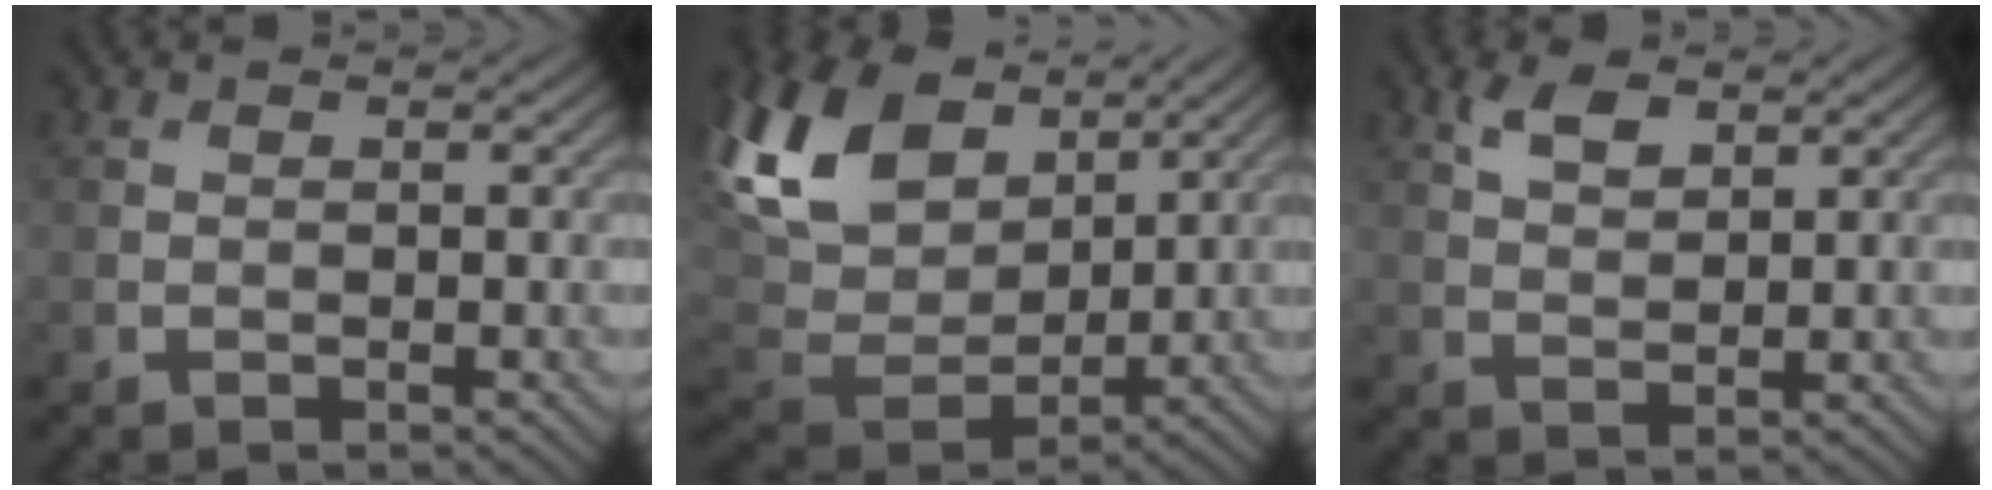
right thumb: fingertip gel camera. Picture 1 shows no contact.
{"total": 16.0, "force": [7.7, 10.0, 10.0], "torque": [-0.271, 0.039, 0.149]}
{"total": 3.6, "force": [2.2, 1.7, 2.2], "torque": [-0.051, 0.000, 0.045]}